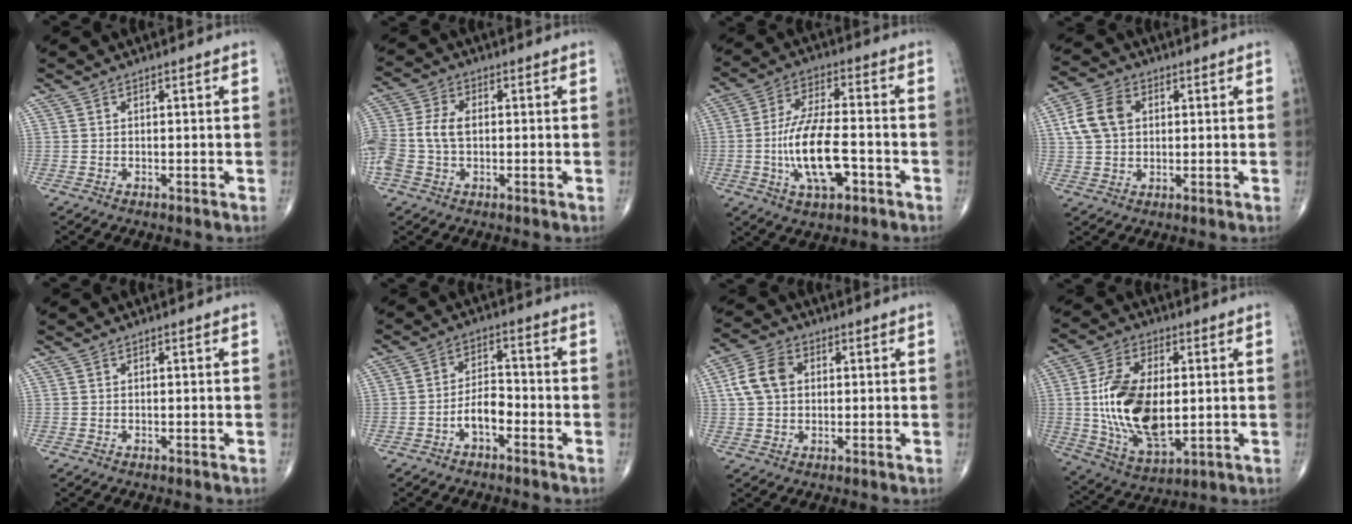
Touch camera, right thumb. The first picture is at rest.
{"total": 8.8, "force": [-0.5, 5.8, 6.7], "torque": [-0.164, 0.020, -0.012]}
{"total": 13.7, "force": [-3.6, 5.7, 12.0], "torque": [-0.224, 0.020, -0.064]}
{"total": 8.8, "force": [1.9, 6.3, 5.8], "torque": [-0.106, 0.010, 0.034]}
{"total": 0.0}
{"total": 5.5, "force": [-2.6, 2.8, 3.9], "torque": [-0.057, 0.031, -0.051]}
{"total": 8.0, "force": [1.4, 5.9, 5.2], "torque": [-0.097, 0.015, 0.021]}
{"total": 18.4, "force": [0.4, 10.0, 15.5], "torque": [-0.289, -0.011, 0.018]}